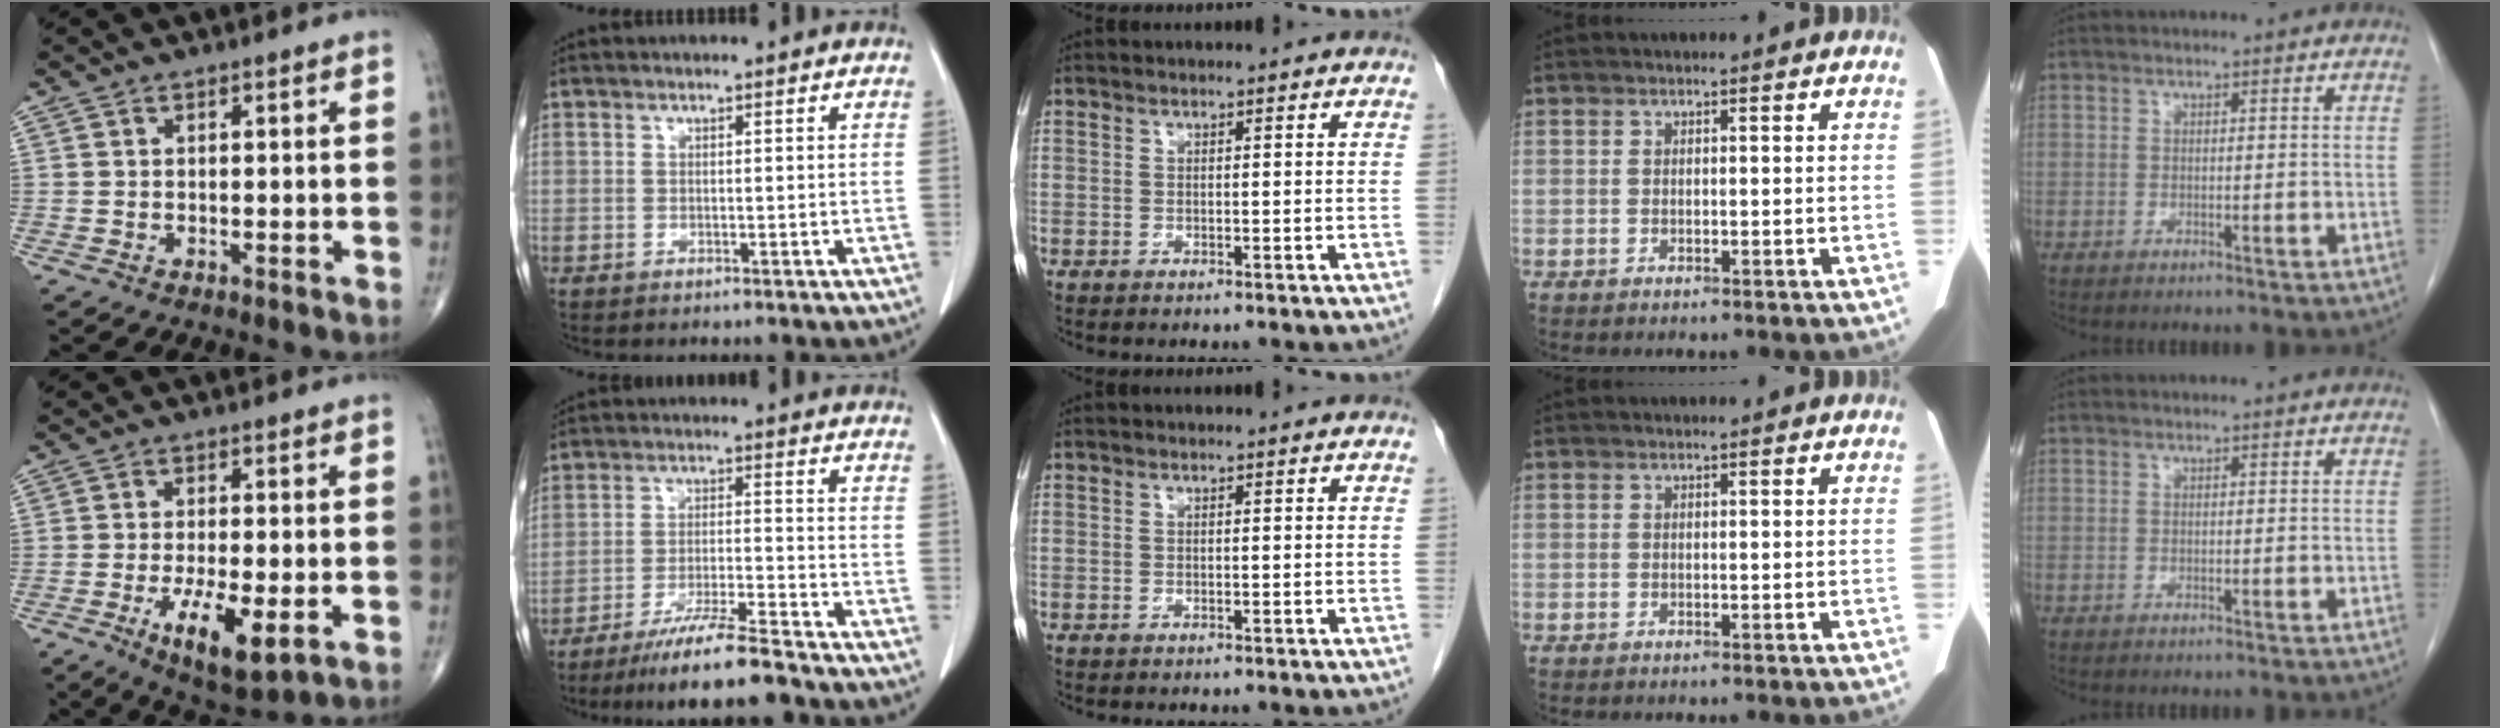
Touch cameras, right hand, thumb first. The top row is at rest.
{"thumb": {"total": 10.2, "force": [-3.3, 3.2, 9.0], "torque": [-0.149, -0.014, -0.051]}, "index": {"total": 9.1, "force": [-7.6, -0.6, 4.8], "torque": [-0.074, -0.027, -0.133]}}